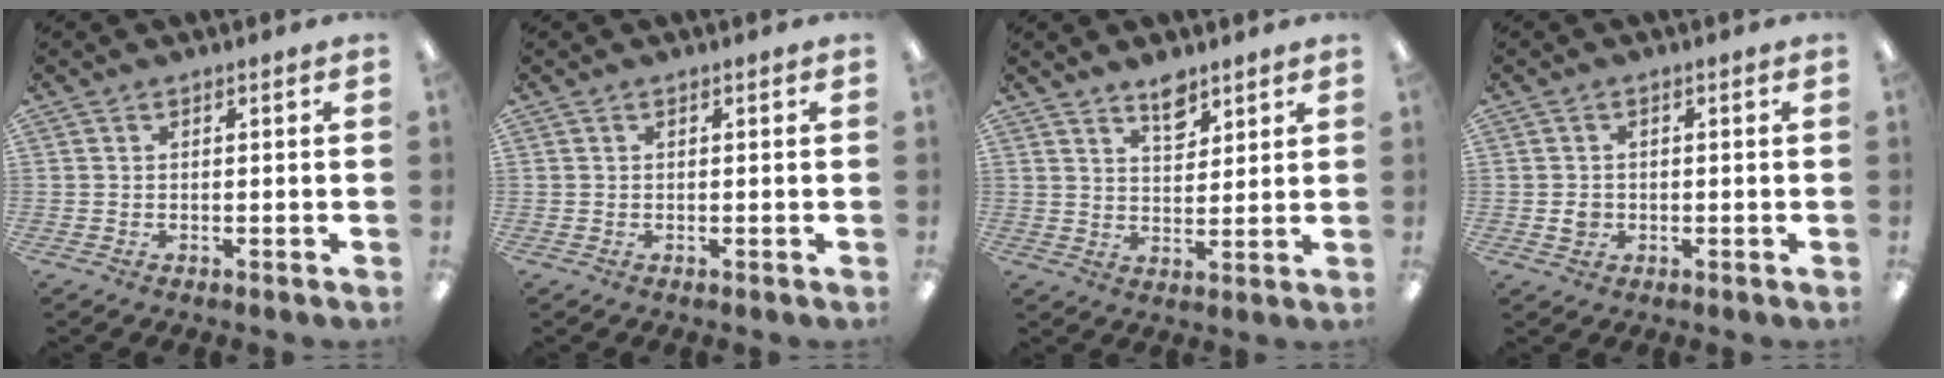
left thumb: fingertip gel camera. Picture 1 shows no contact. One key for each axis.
{"total": 0.0}
{"total": 6.2, "fx": 4.9, "fy": 2.9, "fz": 2.6, "tx": -0.023, "ty": -0.033, "tz": 0.083}
{"total": 2.4, "fx": -0.2, "fy": 2.2, "fz": 1.0, "tx": -0.010, "ty": 0.002, "tz": -0.006}